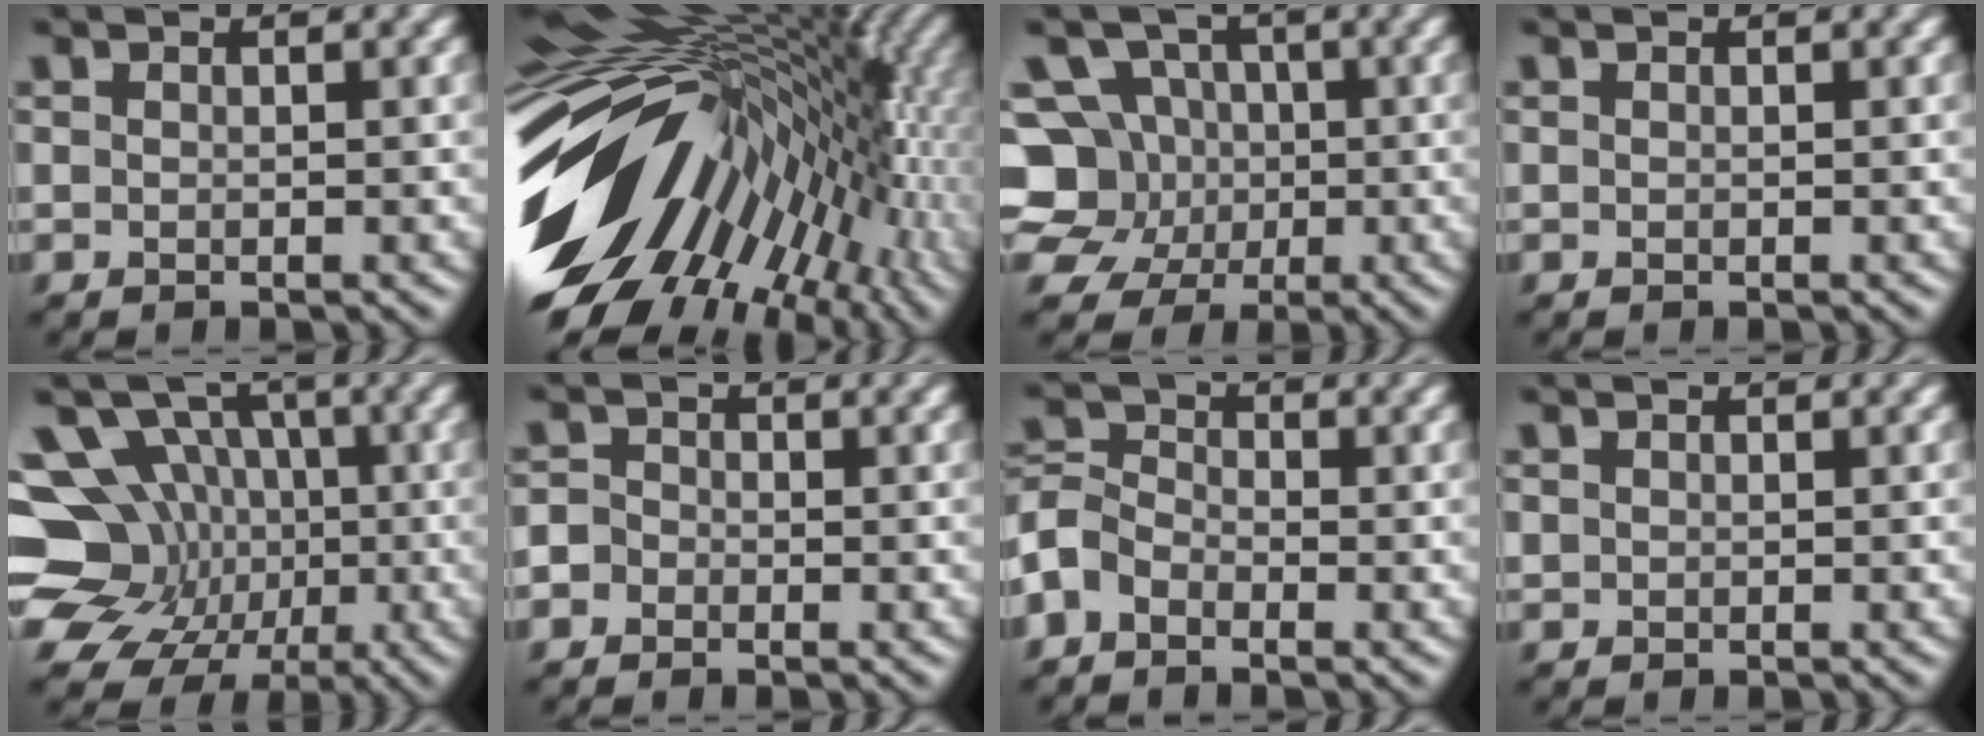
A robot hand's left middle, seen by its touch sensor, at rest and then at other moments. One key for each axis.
{"total": 17.0, "fx": -3.4, "fy": 10.9, "fz": 12.5, "tx": -0.199, "ty": 0.007, "tz": -0.061}
{"total": 9.0, "fx": -1.0, "fy": 8.1, "fz": 3.8, "tx": -0.069, "ty": 0.029, "tz": -0.066}
{"total": 0.0}
{"total": 16.3, "fx": -2.2, "fy": 14.3, "fz": 7.5, "tx": -0.174, "ty": 0.003, "tz": -0.060}
{"total": 2.7, "fx": -0.9, "fy": 2.5, "fz": 0.6, "tx": 0.022, "ty": 0.022, "tz": -0.051}
{"total": 3.8, "fx": -2.7, "fy": 2.2, "fz": 1.4, "tx": -0.030, "ty": 0.005, "tz": -0.078}
{"total": 0.0}